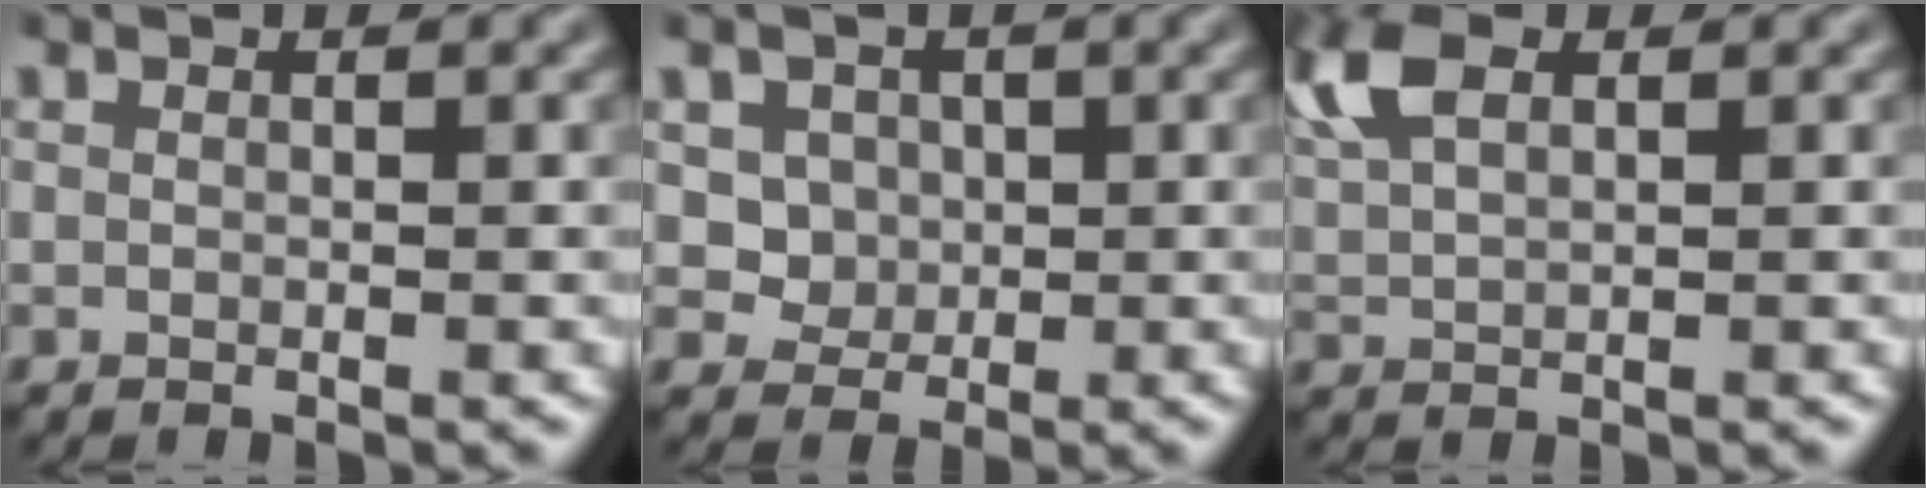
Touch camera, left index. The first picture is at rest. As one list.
[{"total": 3.5, "force": [1.0, 3.0, 1.5], "torque": [-0.042, -0.009, 0.029]}, {"total": 5.4, "force": [2.5, 2.6, 4.0], "torque": [-0.111, 0.013, 0.049]}]